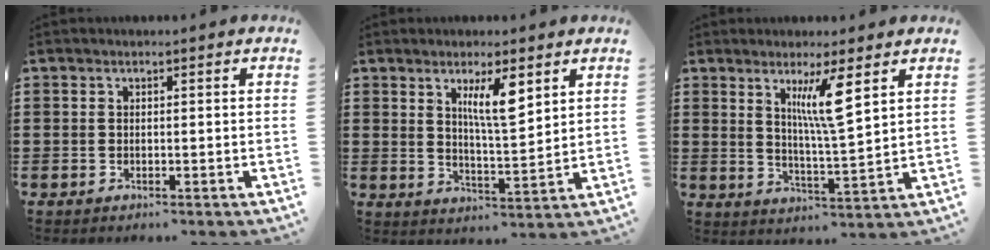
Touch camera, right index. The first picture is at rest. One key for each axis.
{"total": 7.0, "fx": 3.5, "fy": 1.7, "fz": 5.8, "tx": -0.106, "ty": -0.002, "tz": 0.056}
{"total": 7.2, "fx": 3.5, "fy": 0.7, "fz": 6.2, "tx": -0.115, "ty": -0.007, "tz": 0.054}